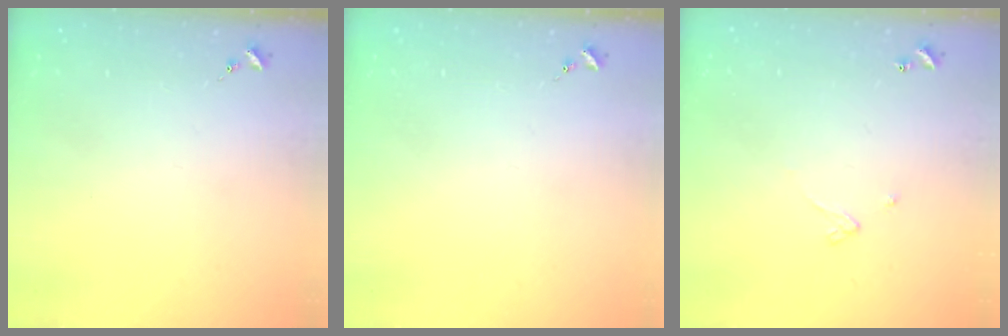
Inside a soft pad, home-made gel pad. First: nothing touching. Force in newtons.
{"total": 0.0}
{"total": 2.4, "press": 2.4, "slide": 0.2}